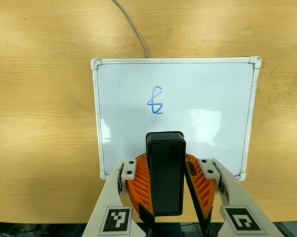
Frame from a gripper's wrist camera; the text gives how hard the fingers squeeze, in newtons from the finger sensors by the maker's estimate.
{"total": 7.5, "left": 8.0, "right": 7.1}